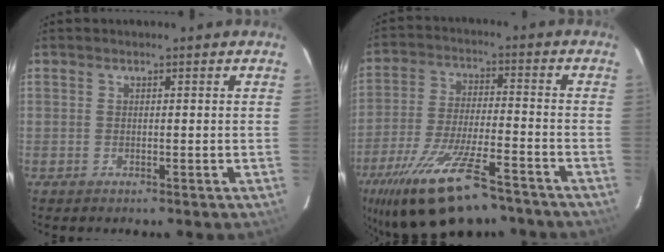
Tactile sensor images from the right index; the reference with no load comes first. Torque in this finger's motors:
{"motor_torque": [1.86, -0.28, 1.05, 0.21]}